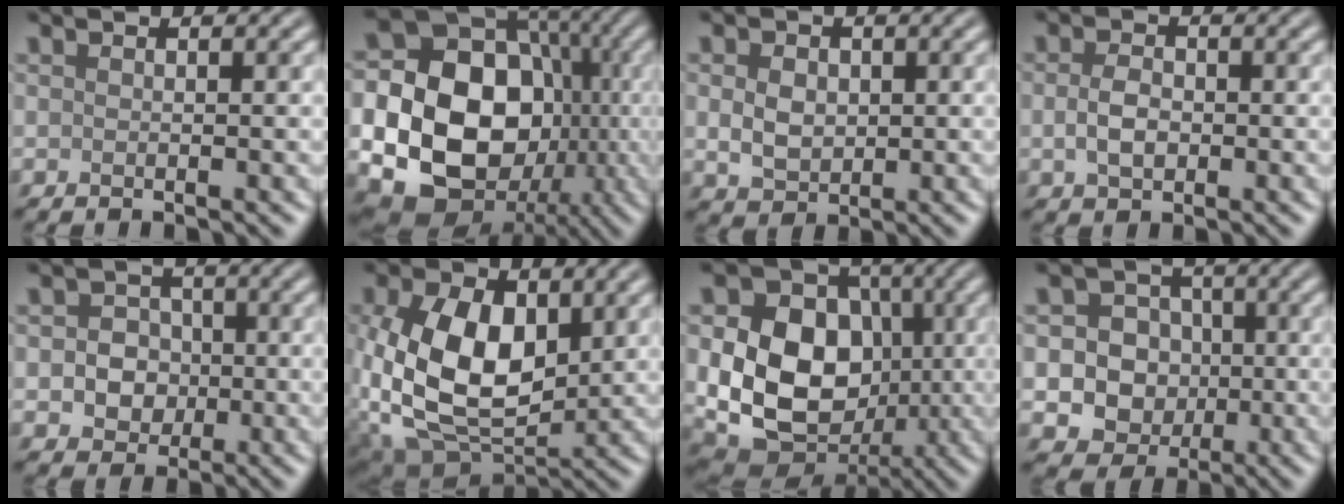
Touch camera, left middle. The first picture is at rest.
{"total": 22.2, "force": [-3.1, 19.2, 10.8], "torque": [-0.212, -0.015, -0.096]}
{"total": 3.0, "force": [0.2, 2.4, 1.9], "torque": [-0.038, -0.002, 0.003]}
{"total": 2.5, "force": [-0.2, 1.7, 1.8], "torque": [-0.040, 0.000, -0.006]}
{"total": 3.6, "force": [-0.3, 3.2, 1.7], "torque": [-0.010, -0.002, -0.016]}
{"total": 11.1, "force": [0.9, 7.0, 8.6], "torque": [-0.185, -0.002, 0.015]}
{"total": 12.2, "force": [-0.6, 9.4, 7.7], "torque": [-0.131, -0.017, -0.014]}
{"total": 8.6, "force": [-1.2, 8.0, 2.9], "torque": [-0.045, 0.010, -0.048]}